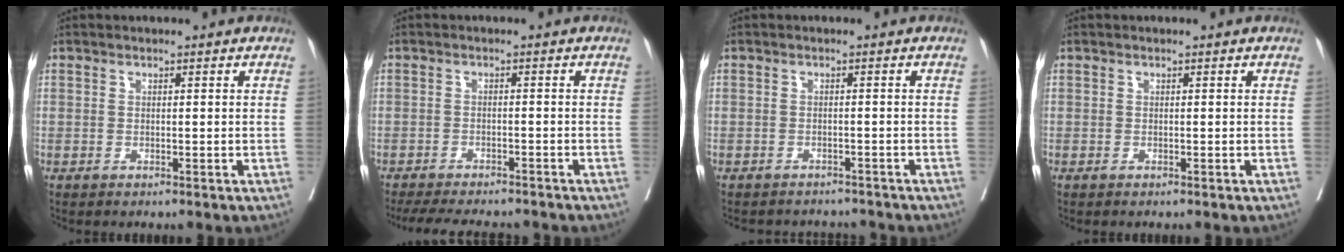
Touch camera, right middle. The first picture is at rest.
{"total": 11.5, "force": [-10.3, 2.3, 4.5], "torque": [-0.073, -0.007, -0.136]}
{"total": 5.6, "force": [-5.4, 1.3, 0.5], "torque": [-0.002, 0.004, -0.065]}
{"total": 0.0}